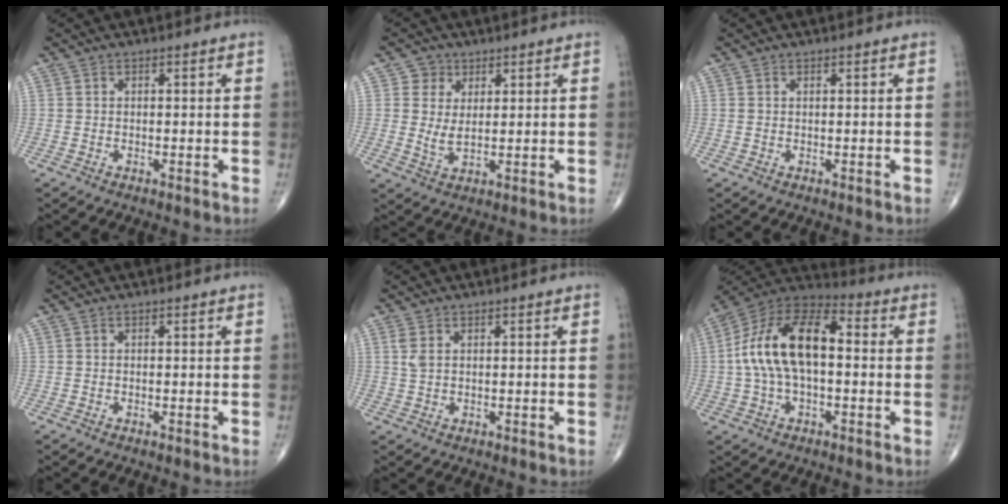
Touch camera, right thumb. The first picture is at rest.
{"total": 4.7, "force": [1.8, 3.7, 2.2], "torque": [-0.023, -0.011, 0.031]}
{"total": 0.0}
{"total": 0.0}
{"total": 2.0, "force": [0.8, 0.9, 1.5], "torque": [-0.035, 0.005, 0.024]}
{"total": 17.3, "force": [0.7, 9.0, 14.7], "torque": [-0.274, 0.042, 0.002]}